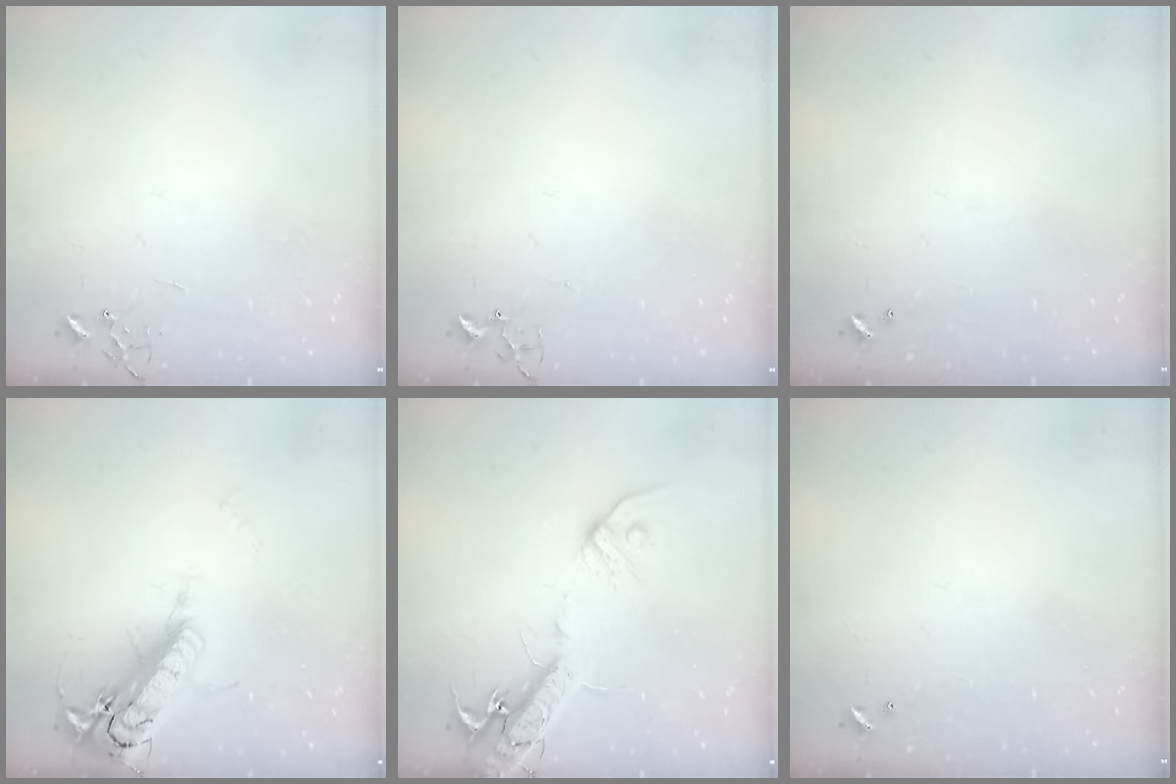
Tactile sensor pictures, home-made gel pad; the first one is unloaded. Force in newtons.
{"total": 3.0, "press": 2.9, "slide": 0.4}
{"total": 0.0}
{"total": 21.3, "press": 20.9, "slide": 4.0}
{"total": 17.2, "press": 16.9, "slide": 3.1}
{"total": 0.0}